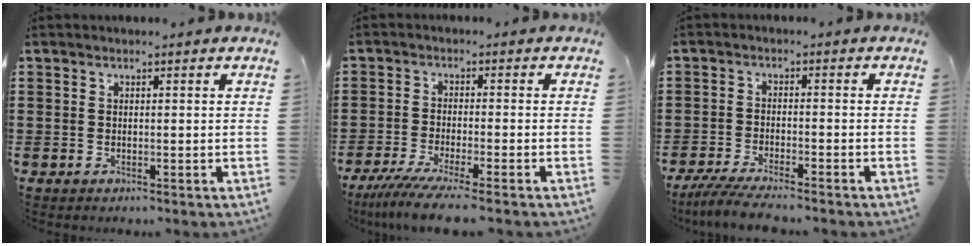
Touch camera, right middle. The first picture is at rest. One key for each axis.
{"total": 5.1, "fx": -4.2, "fy": -0.3, "fz": 2.8, "tx": -0.066, "ty": -0.024, "tz": -0.083}
{"total": 4.6, "fx": -4.2, "fy": 0.2, "fz": 2.0, "tx": -0.053, "ty": -0.016, "tz": -0.085}